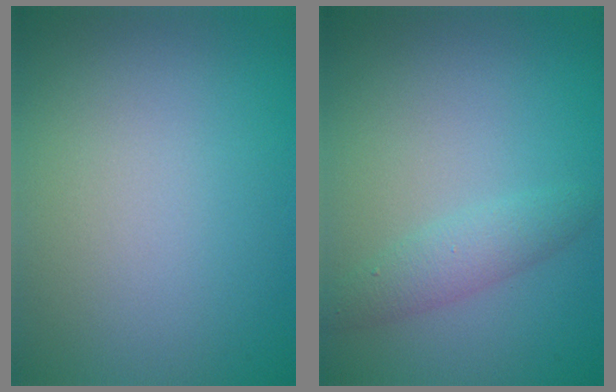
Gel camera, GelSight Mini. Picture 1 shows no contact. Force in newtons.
{"total": 2.3, "press": 2.3, "slide": 0.1}